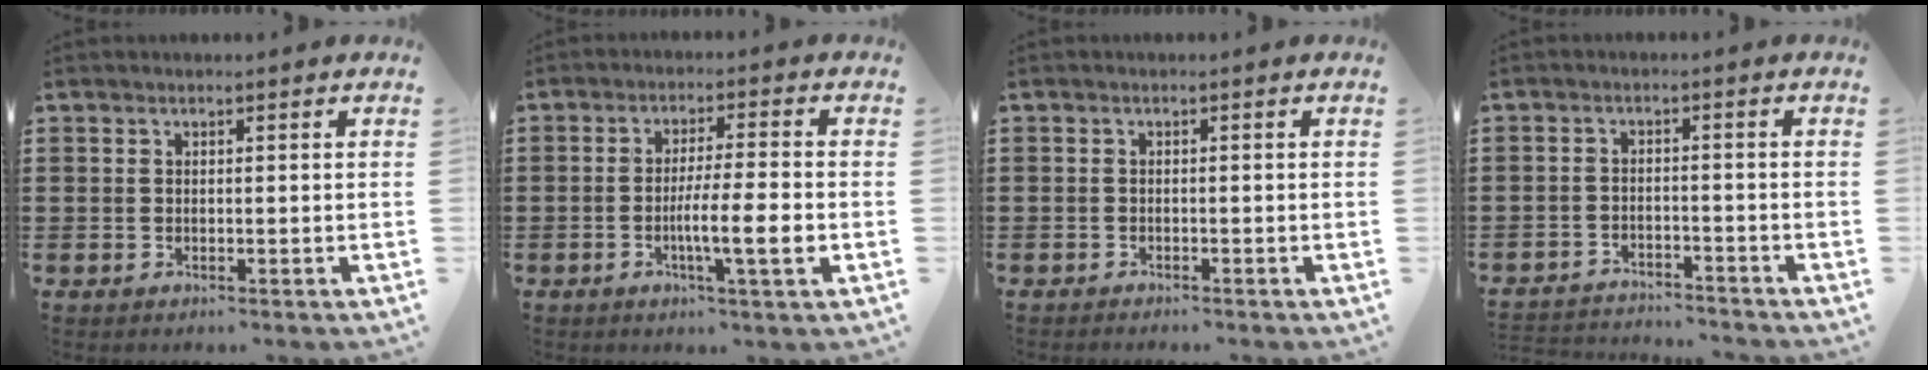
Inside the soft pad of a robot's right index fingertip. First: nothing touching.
{"total": 7.8, "force": [-2.1, 0.5, 7.4], "torque": [-0.129, -0.010, -0.038]}
{"total": 0.8, "force": [-0.8, 0.0, 0.0], "torque": [-0.002, -0.002, -0.015]}
{"total": 2.9, "force": [-2.9, 0.1, 0.0], "torque": [-0.005, 0.000, -0.062]}